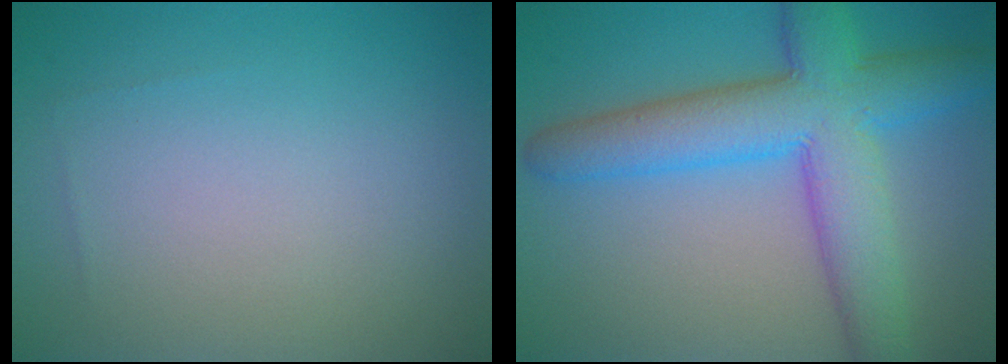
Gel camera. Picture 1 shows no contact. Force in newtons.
{"total": 8.8, "press": 8.8, "slide": 0.2}